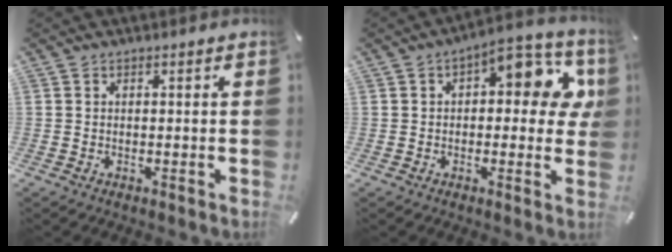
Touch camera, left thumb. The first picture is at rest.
{"total": 11.9, "force": [3.7, 5.7, 9.7], "torque": [-0.114, -0.024, 0.055]}